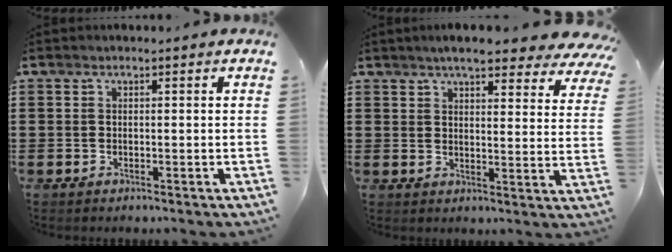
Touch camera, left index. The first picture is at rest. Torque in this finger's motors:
{"motor_torque": [2.14, 0.00, 0.03, -0.17]}